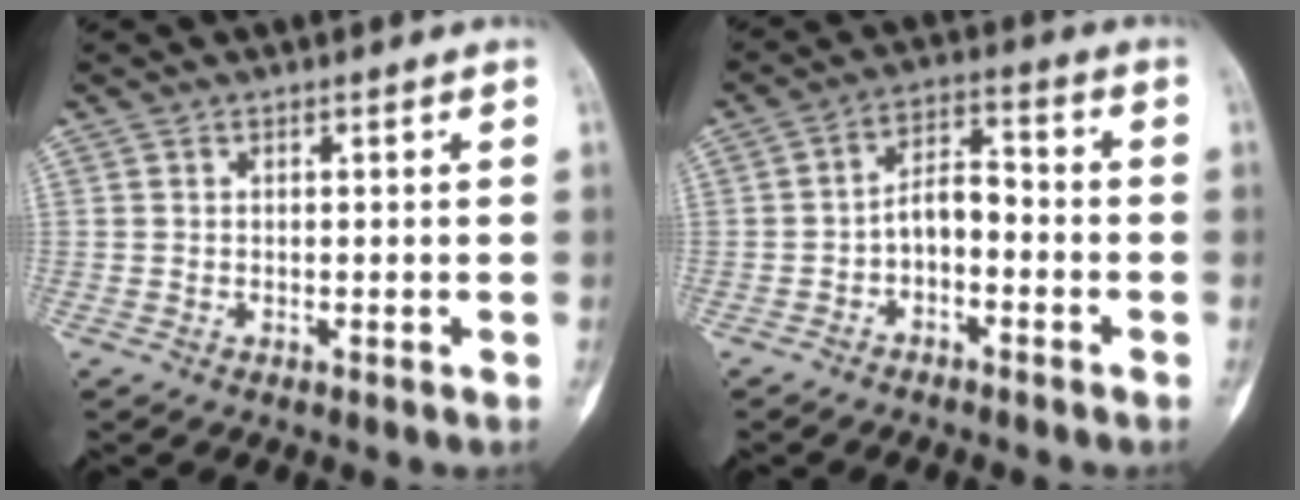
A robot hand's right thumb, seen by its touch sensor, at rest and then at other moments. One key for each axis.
{"total": 5.9, "fx": -2.2, "fy": 3.5, "fz": 4.3, "tx": -0.065, "ty": 0.041, "tz": -0.047}